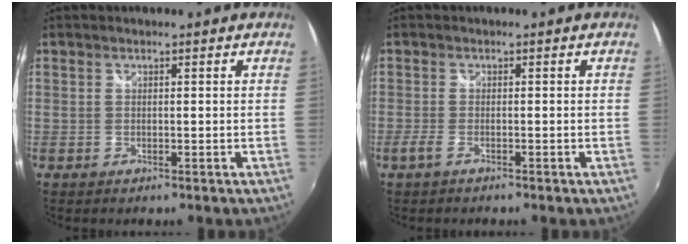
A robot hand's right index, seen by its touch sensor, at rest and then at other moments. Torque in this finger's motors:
{"motor_torque": [0.01, -0.08, 0.14, 0.02]}